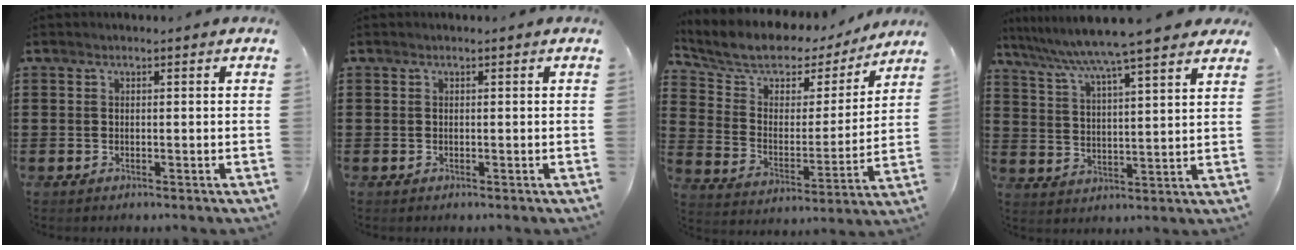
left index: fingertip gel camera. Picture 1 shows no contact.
{"total": 0.0}
{"total": 6.8, "force": [6.0, 2.9, 1.4], "torque": [-0.062, -0.048, 0.099]}
{"total": 7.2, "force": [6.3, -0.7, 3.4], "torque": [-0.091, -0.035, 0.104]}